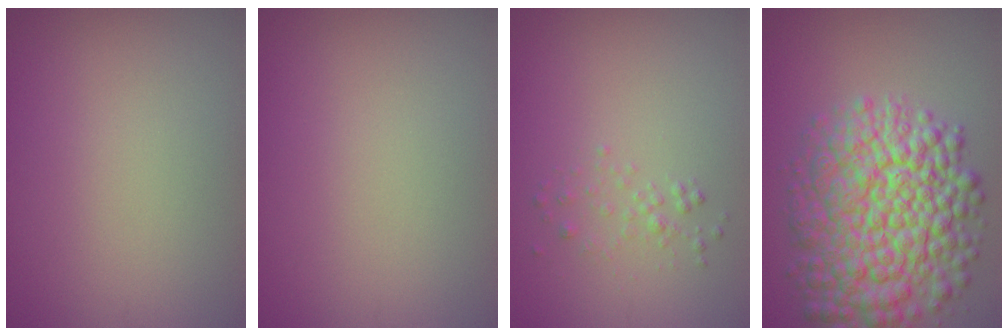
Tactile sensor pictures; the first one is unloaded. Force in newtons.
{"total": 0.0}
{"total": 1.0, "press": 1.0, "slide": 0.0}
{"total": 11.1, "press": 11.1, "slide": 0.3}